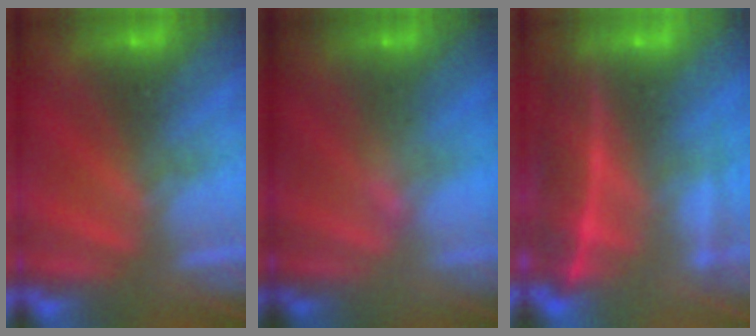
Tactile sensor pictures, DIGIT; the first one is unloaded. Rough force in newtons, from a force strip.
{"total": 2.4}
{"total": 5.6}